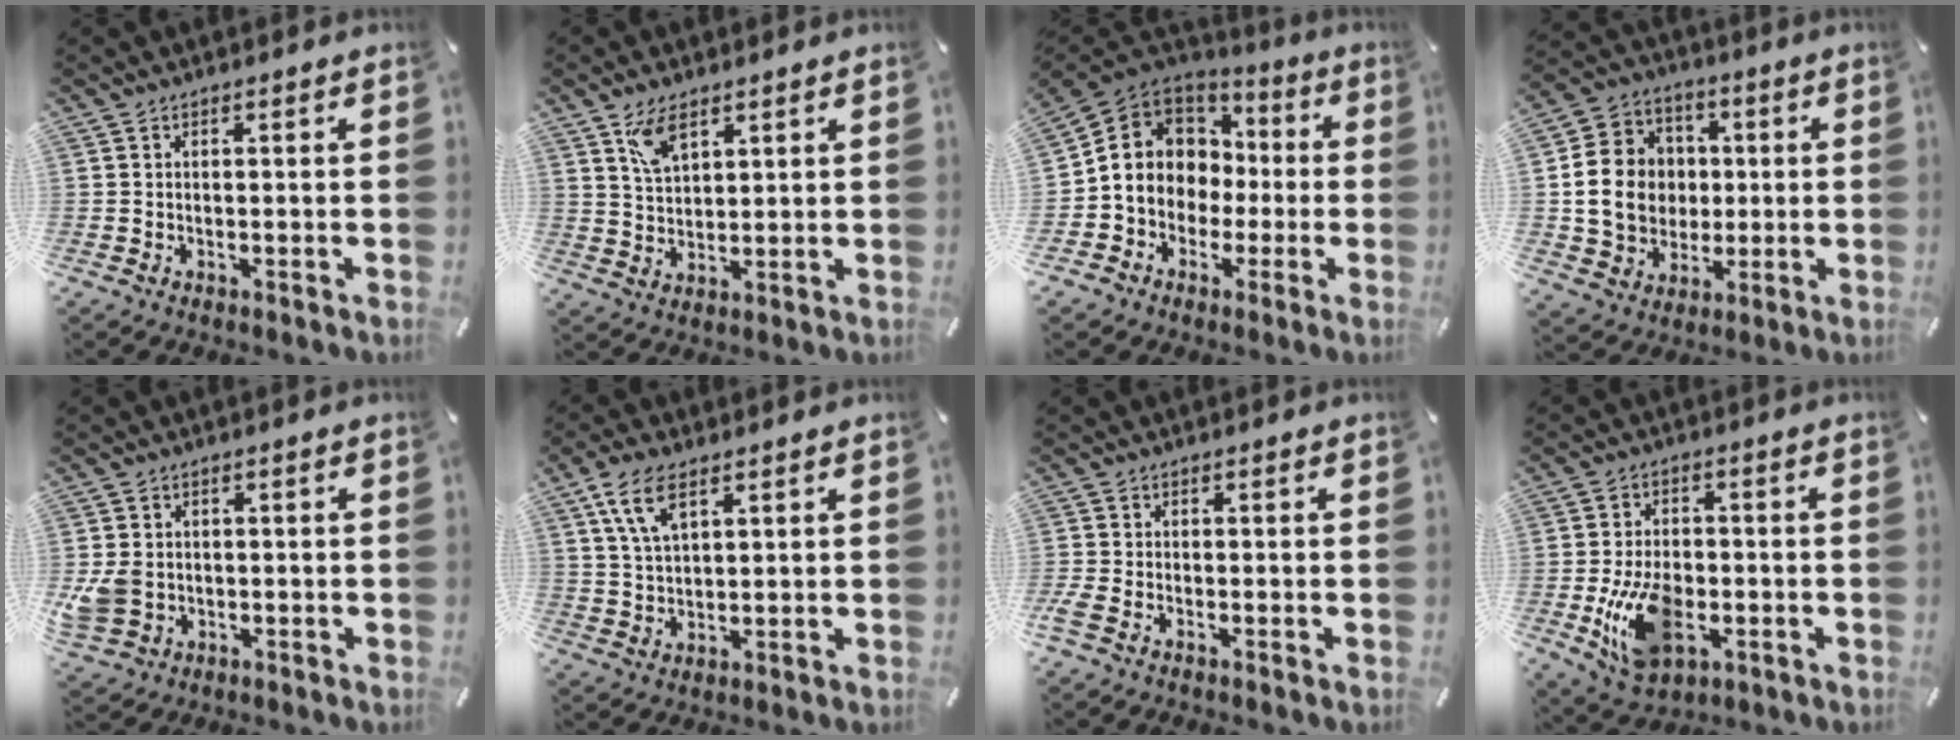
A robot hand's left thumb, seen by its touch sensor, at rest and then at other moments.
{"total": 6.5, "force": [4.0, 3.3, 3.9], "torque": [-0.078, -0.003, 0.074]}
{"total": 10.6, "force": [-1.9, 10.1, 2.6], "torque": [-0.075, 0.010, -0.029]}
{"total": 14.7, "force": [0.1, 13.1, 6.5], "torque": [-0.134, 0.014, 0.008]}
{"total": 6.4, "force": [-0.7, 5.5, 3.1], "torque": [-0.084, 0.008, -0.010]}
{"total": 8.0, "force": [4.2, 3.9, 5.5], "torque": [-0.125, 0.002, 0.079]}
{"total": 2.2, "force": [-1.2, 1.0, 1.5], "torque": [-0.044, -0.006, -0.026]}
{"total": 13.4, "force": [-3.3, 8.9, 9.5], "torque": [-0.182, -0.006, -0.059]}